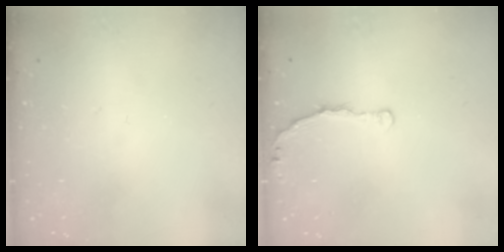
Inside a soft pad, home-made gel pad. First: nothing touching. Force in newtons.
{"total": 3.6, "press": 3.5, "slide": 0.5}